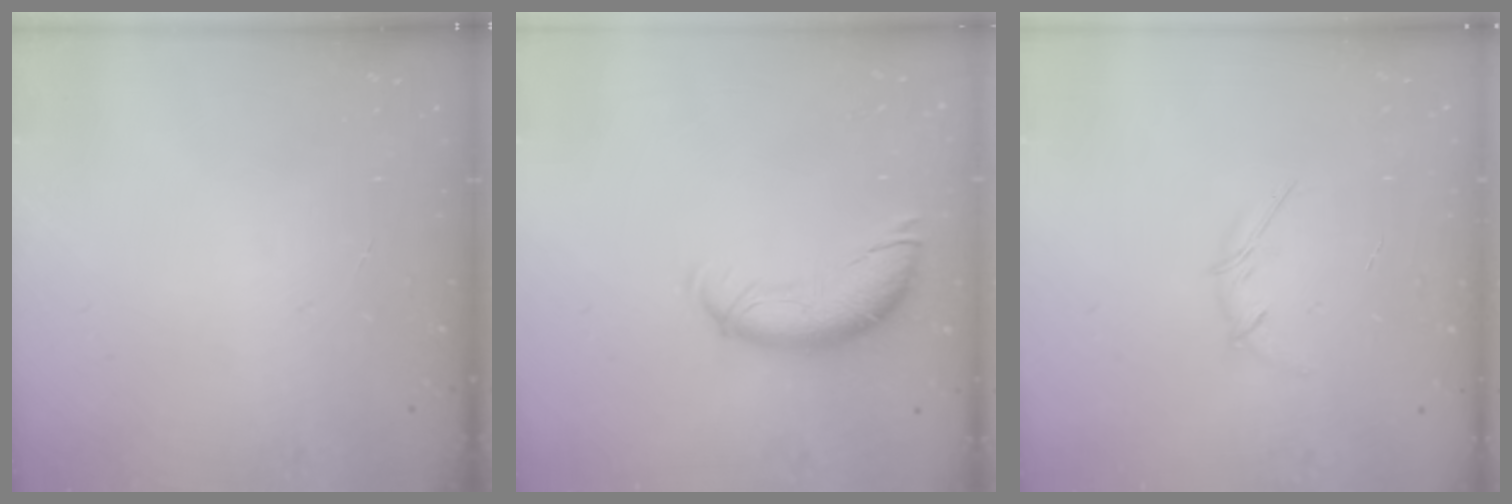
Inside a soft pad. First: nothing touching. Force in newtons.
{"total": 11.4, "press": 11.4, "slide": 0.8}
{"total": 3.5, "press": 3.4, "slide": 0.9}